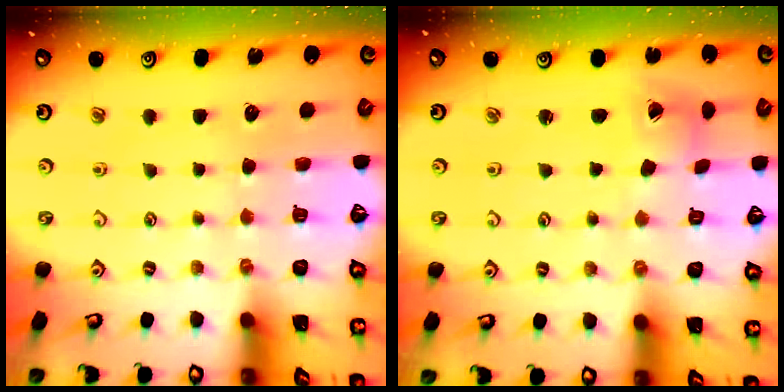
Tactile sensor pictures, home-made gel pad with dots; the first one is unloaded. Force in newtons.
{"total": 2.5, "press": 2.5, "slide": 0.3}